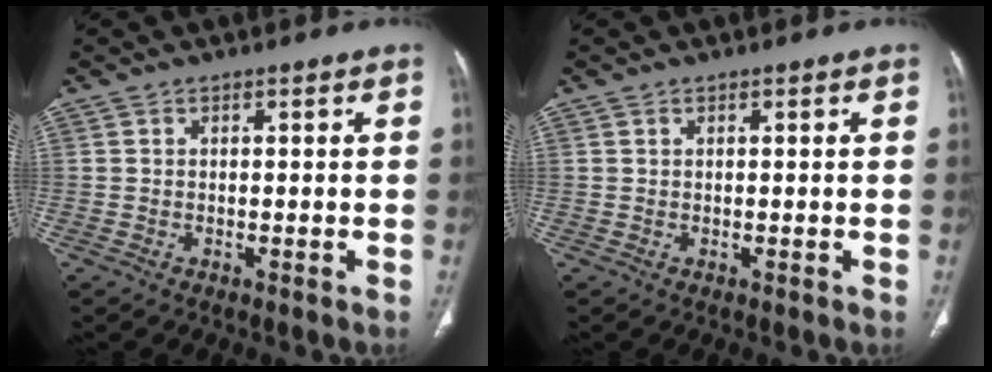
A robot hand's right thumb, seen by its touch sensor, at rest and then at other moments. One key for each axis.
{"total": 0.0}